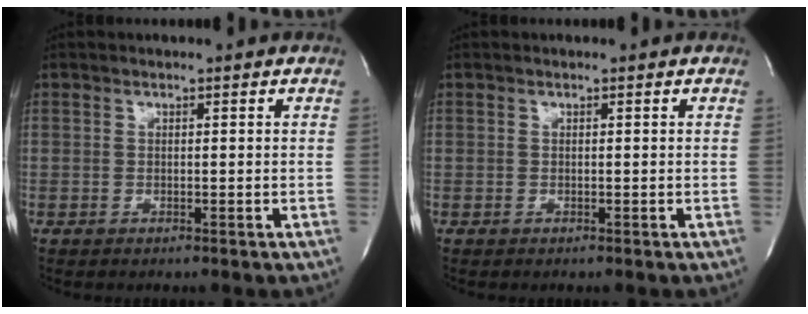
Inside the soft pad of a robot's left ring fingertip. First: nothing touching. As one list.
[{"total": 0.0}]